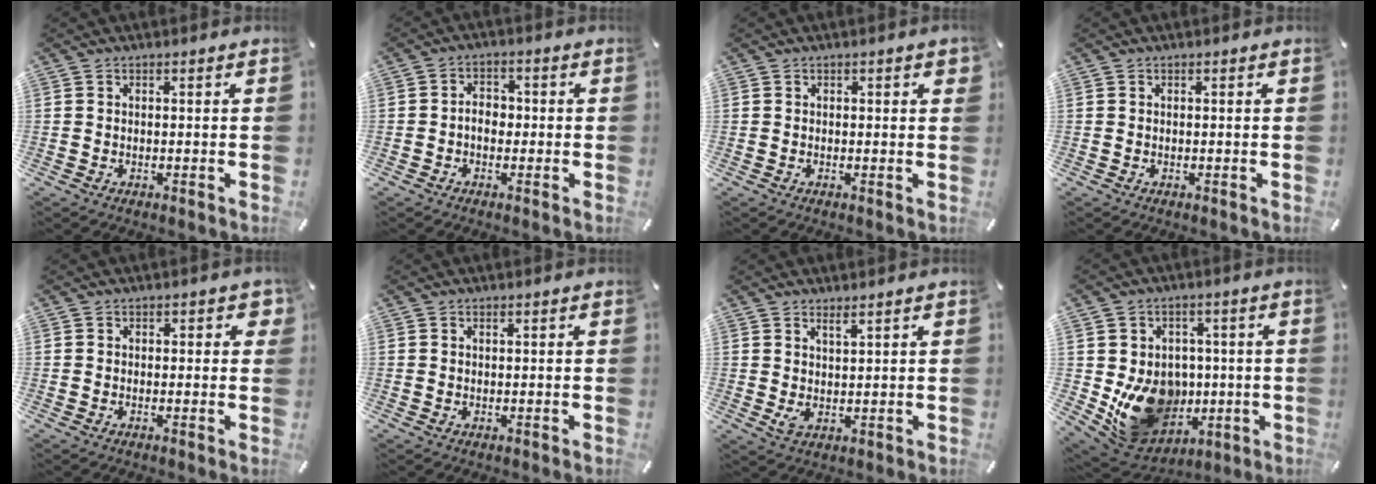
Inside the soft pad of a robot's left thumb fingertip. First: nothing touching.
{"total": 4.2, "force": [-0.8, 2.9, 2.9], "torque": [-0.054, 0.010, -0.016]}
{"total": 1.1, "force": [0.4, 0.4, 0.9], "torque": [-0.010, -0.001, 0.006]}
{"total": 0.0}
{"total": 1.9, "force": [0.4, 1.2, 1.5], "torque": [-0.005, -0.003, 0.001]}
{"total": 0.5, "force": [0.3, 0.2, 0.4], "torque": [-0.008, 0.000, 0.006]}
{"total": 3.5, "force": [1.7, 1.4, 2.7], "torque": [-0.050, -0.016, 0.029]}
{"total": 15.1, "force": [-2.0, 13.2, 7.0], "torque": [-0.113, -0.007, -0.016]}